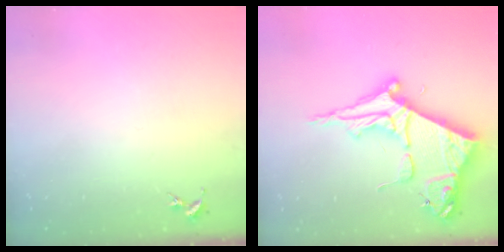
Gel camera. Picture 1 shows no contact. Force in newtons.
{"total": 10.2, "press": 10.2, "slide": 1.1}